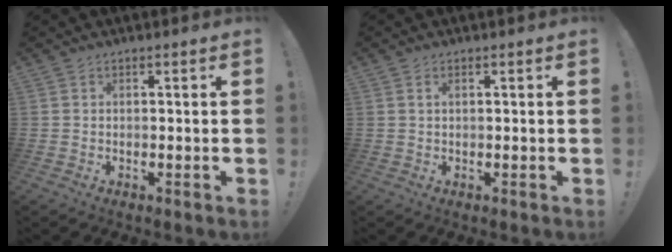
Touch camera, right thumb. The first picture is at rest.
{"total": 1.0, "force": [0.5, 0.5, 0.8], "torque": [-0.017, 0.002, 0.009]}